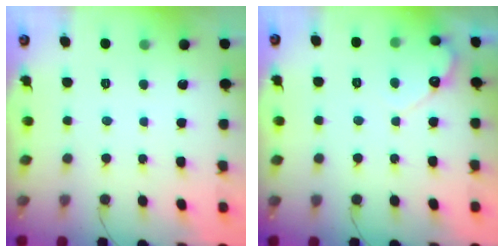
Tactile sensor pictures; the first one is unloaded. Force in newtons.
{"total": 4.7, "press": 4.7, "slide": 0.3}